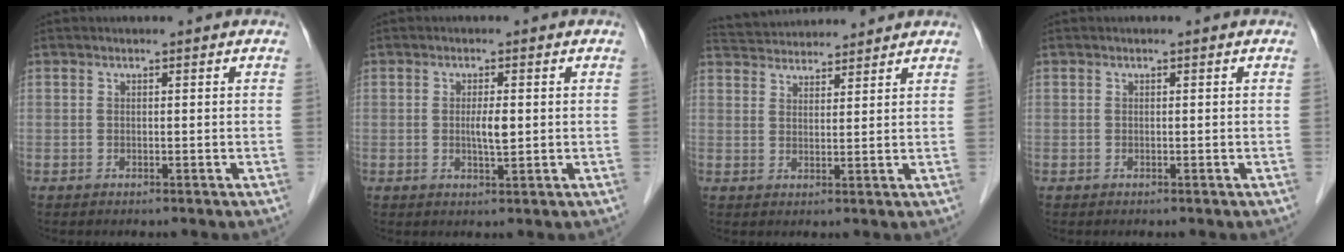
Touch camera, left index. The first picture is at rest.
{"total": 2.5, "force": [-0.1, 0.4, 2.4], "torque": [-0.045, -0.006, -0.001]}
{"total": 9.3, "force": [9.0, 1.6, 2.0], "torque": [-0.037, 0.031, 0.140]}
{"total": 0.0}